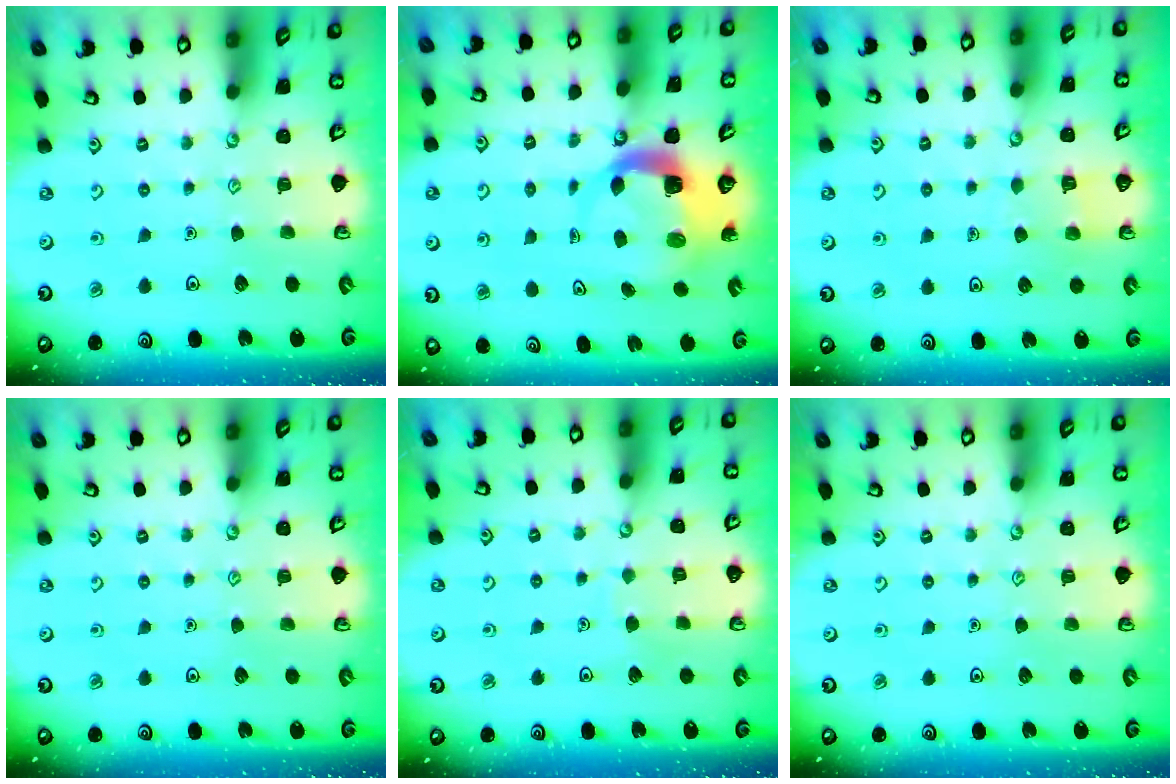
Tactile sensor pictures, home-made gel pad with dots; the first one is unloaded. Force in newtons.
{"total": 5.1, "press": 5.1, "slide": 0.7}
{"total": 4.7, "press": 4.7, "slide": 0.4}
{"total": 0.0}
{"total": 2.6, "press": 2.6, "slide": 0.1}
{"total": 0.0}